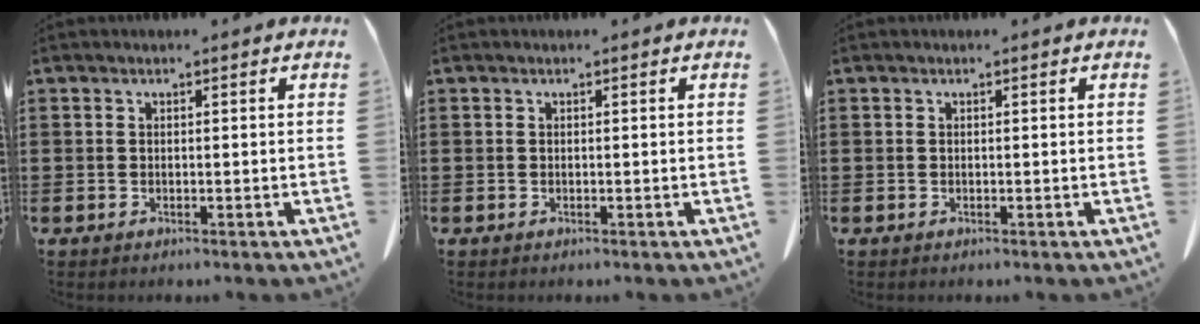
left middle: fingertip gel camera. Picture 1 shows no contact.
{"total": 0.0}
{"total": 0.0}